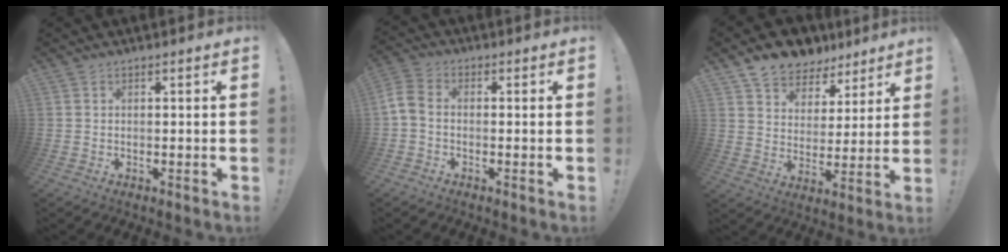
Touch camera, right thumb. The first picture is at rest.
{"total": 5.5, "force": [-0.8, 3.7, 3.9], "torque": [-0.084, 0.007, -0.010]}
{"total": 9.0, "force": [7.3, 5.1, 1.0], "torque": [-0.022, -0.063, 0.142]}